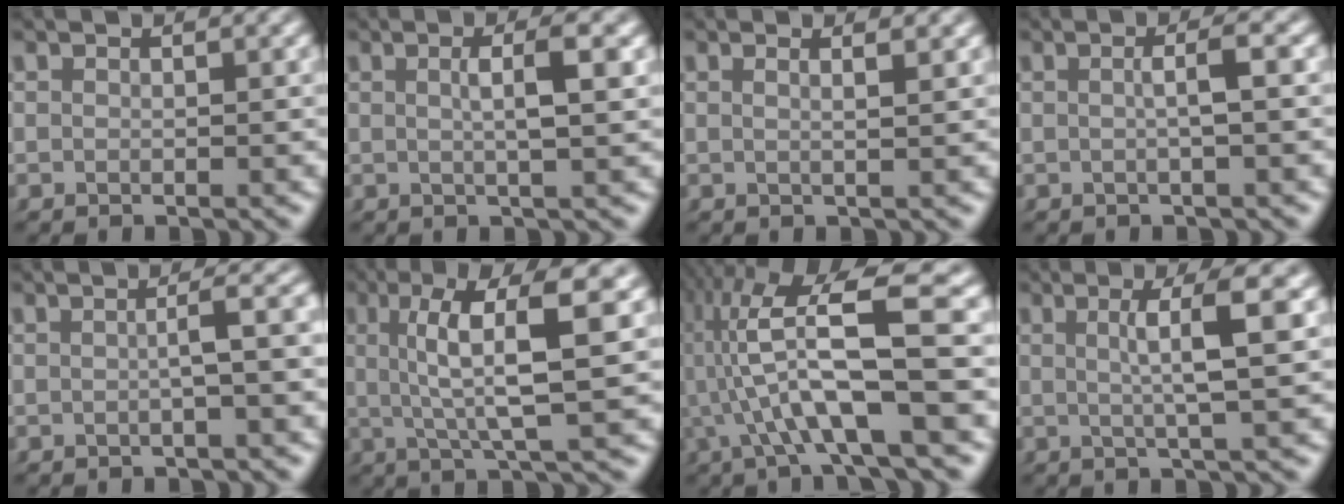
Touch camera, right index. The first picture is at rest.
{"total": 2.7, "force": [0.8, -0.2, 2.6], "torque": [-0.038, 0.005, 0.011]}
{"total": 1.4, "force": [0.7, -0.6, 1.1], "torque": [-0.017, 0.002, 0.012]}
{"total": 2.2, "force": [0.1, 0.1, 2.2], "torque": [-0.036, 0.007, -0.001]}
{"total": 2.5, "force": [-0.3, -0.1, 2.5], "torque": [-0.031, 0.008, -0.005]}
{"total": 7.3, "force": [2.2, 1.1, 6.9], "torque": [-0.105, 0.014, 0.028]}
{"total": 8.3, "force": [1.6, 2.4, 7.8], "torque": [-0.140, 0.013, 0.019]}
{"total": 4.2, "force": [1.3, -0.6, 4.0], "torque": [-0.064, 0.008, 0.019]}